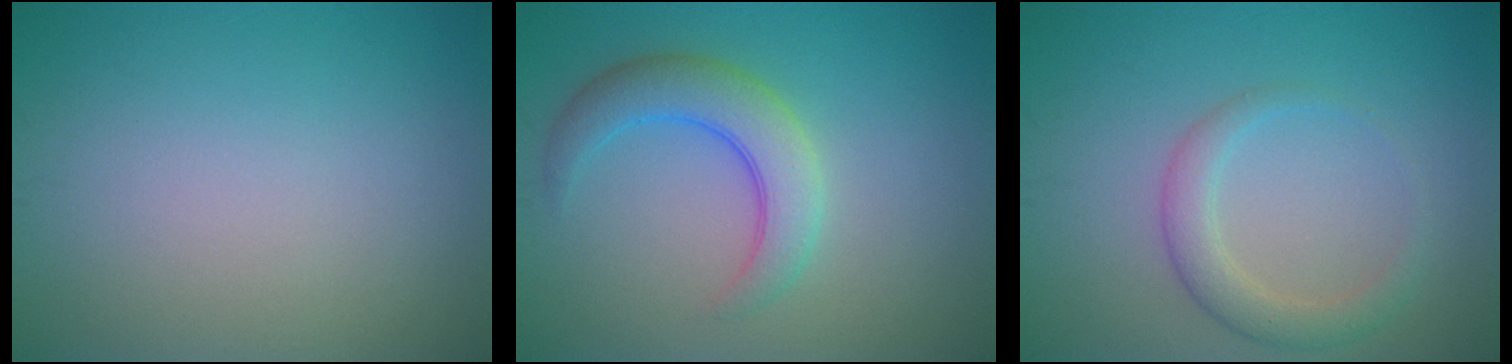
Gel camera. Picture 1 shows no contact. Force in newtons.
{"total": 4.5, "press": 4.5, "slide": 0.3}
{"total": 2.6, "press": 2.6, "slide": 0.2}